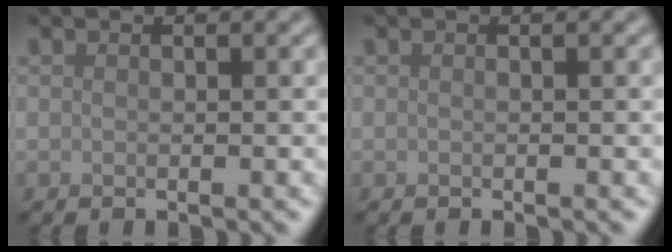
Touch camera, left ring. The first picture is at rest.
{"total": 0.0}